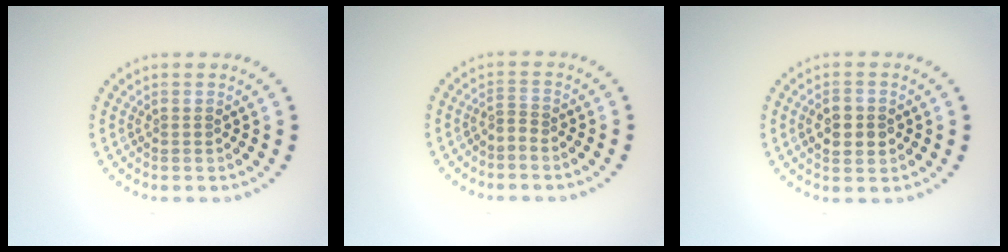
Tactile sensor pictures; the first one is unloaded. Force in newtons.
{"total": 0.9, "press": 0.3, "slide": 0.9}
{"total": 2.9, "press": 2.9, "slide": 0.1}